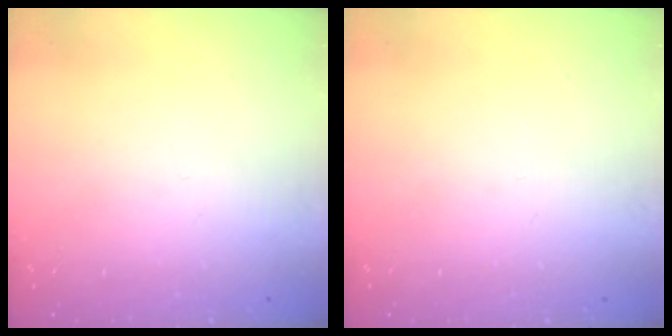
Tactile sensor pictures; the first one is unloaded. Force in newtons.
{"total": 0.0}